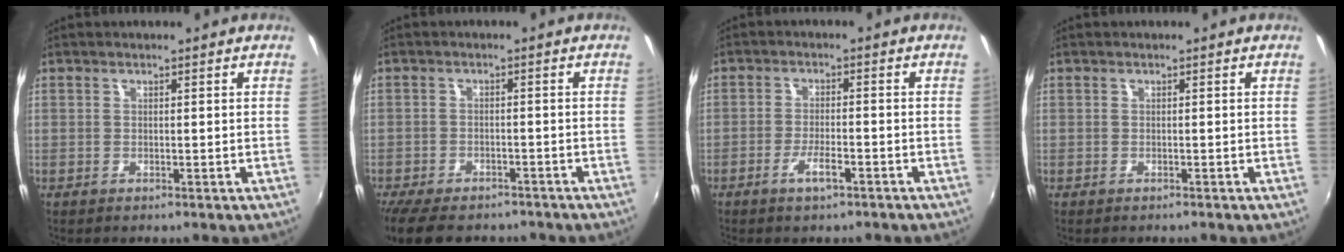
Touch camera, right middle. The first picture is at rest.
{"total": 12.6, "force": [-10.1, 5.0, 5.6], "torque": [-0.131, -0.030, -0.158]}
{"total": 3.9, "force": [-2.6, 0.9, 2.8], "torque": [-0.064, -0.004, -0.047]}
{"total": 0.0}